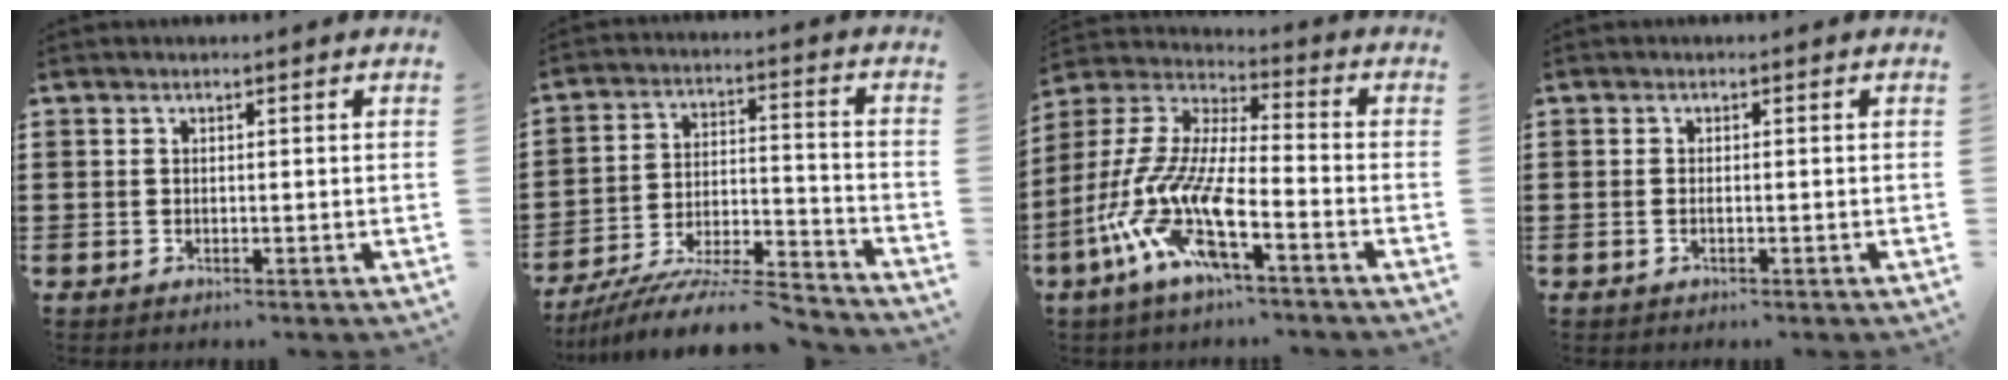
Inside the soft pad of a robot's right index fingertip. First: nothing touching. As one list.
[{"total": 9.8, "force": [-9.0, 0.7, 3.9], "torque": [-0.056, 0.017, -0.171]}, {"total": 11.7, "force": [-7.4, 2.3, 8.8], "torque": [-0.229, -0.027, -0.159]}, {"total": 0.5, "force": [-0.3, 0.1, 0.5], "torque": [-0.009, -0.004, -0.004]}]